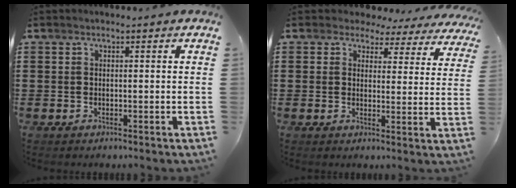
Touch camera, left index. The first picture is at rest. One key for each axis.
{"total": 3.3, "fx": 3.0, "fy": 1.4, "fz": 0.7, "tx": -0.023, "ty": -0.018, "tz": 0.049}